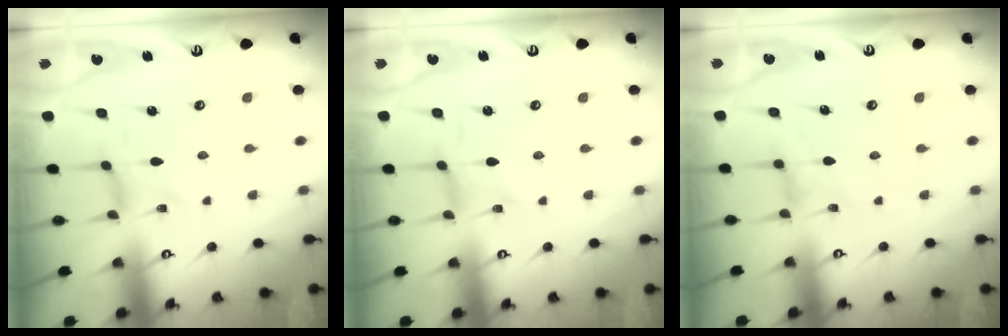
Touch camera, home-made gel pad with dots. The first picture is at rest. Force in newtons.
{"total": 0.0}
{"total": 1.5, "press": 1.4, "slide": 0.3}